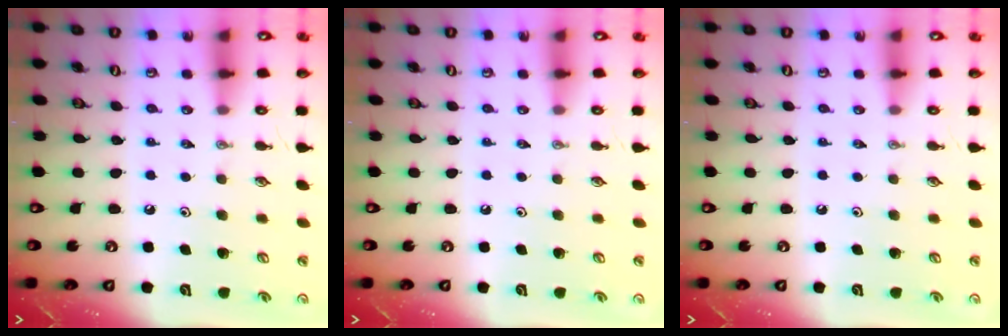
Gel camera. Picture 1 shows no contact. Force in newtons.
{"total": 0.0}
{"total": 0.0}